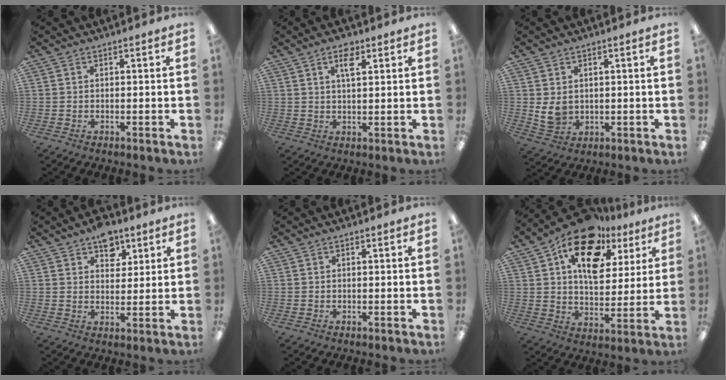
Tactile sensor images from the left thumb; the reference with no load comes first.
{"total": 4.8, "force": [2.7, 1.9, 3.5], "torque": [-0.061, -0.002, 0.043]}
{"total": 4.9, "force": [1.2, 3.9, 2.7], "torque": [-0.051, -0.009, 0.021]}
{"total": 7.9, "force": [5.1, 5.0, 3.3], "torque": [-0.025, -0.019, 0.086]}
{"total": 0.0}
{"total": 17.7, "force": [10.0, 10.1, 10.6], "torque": [-0.170, -0.044, 0.175]}